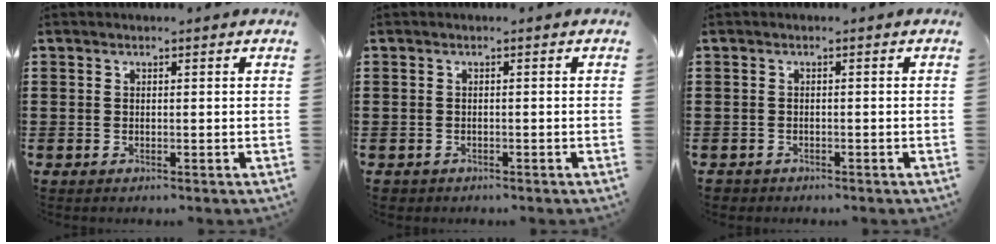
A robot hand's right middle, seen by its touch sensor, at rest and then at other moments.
{"total": 0.6, "force": [-0.6, 0.3, -0.1], "torque": [-0.001, 0.000, -0.012]}
{"total": 0.8, "force": [-0.8, 0.4, -0.1], "torque": [-0.002, 0.000, -0.017]}